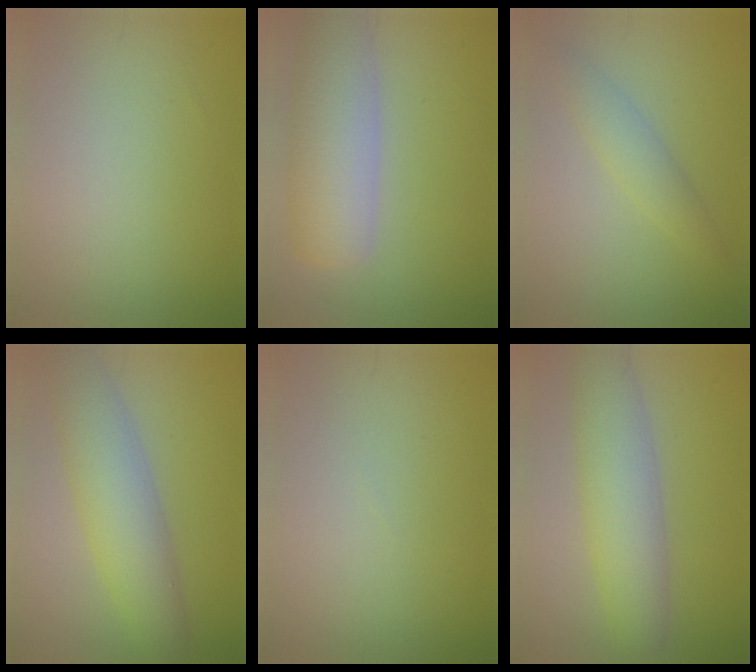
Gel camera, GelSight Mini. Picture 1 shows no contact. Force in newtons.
{"total": 6.8, "press": 6.8, "slide": 0.5}
{"total": 2.2, "press": 2.2, "slide": 0.1}
{"total": 6.0, "press": 6.0, "slide": 0.1}
{"total": 0.0}
{"total": 5.8, "press": 5.8, "slide": 0.4}